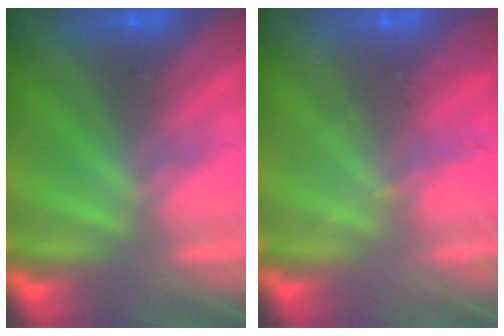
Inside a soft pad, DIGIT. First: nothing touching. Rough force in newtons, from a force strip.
{"total": 2.0}